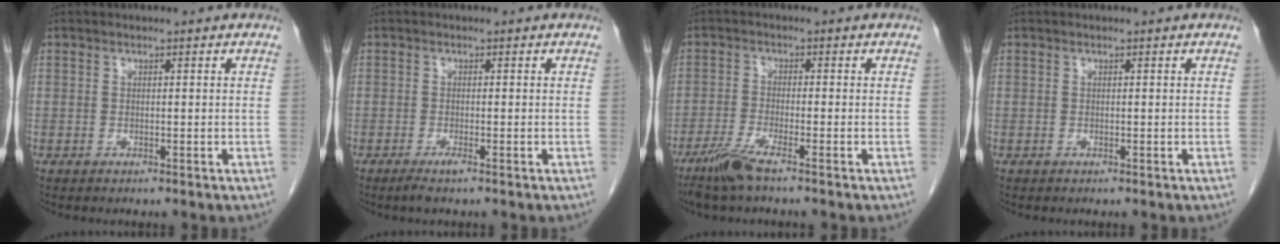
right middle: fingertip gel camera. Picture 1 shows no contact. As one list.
[{"total": 1.6, "force": [-1.1, -0.1, 1.2], "torque": [-0.026, -0.004, -0.022]}, {"total": 4.7, "force": [-3.5, 0.0, 3.2], "torque": [-0.074, -0.014, -0.073]}, {"total": 0.0}]